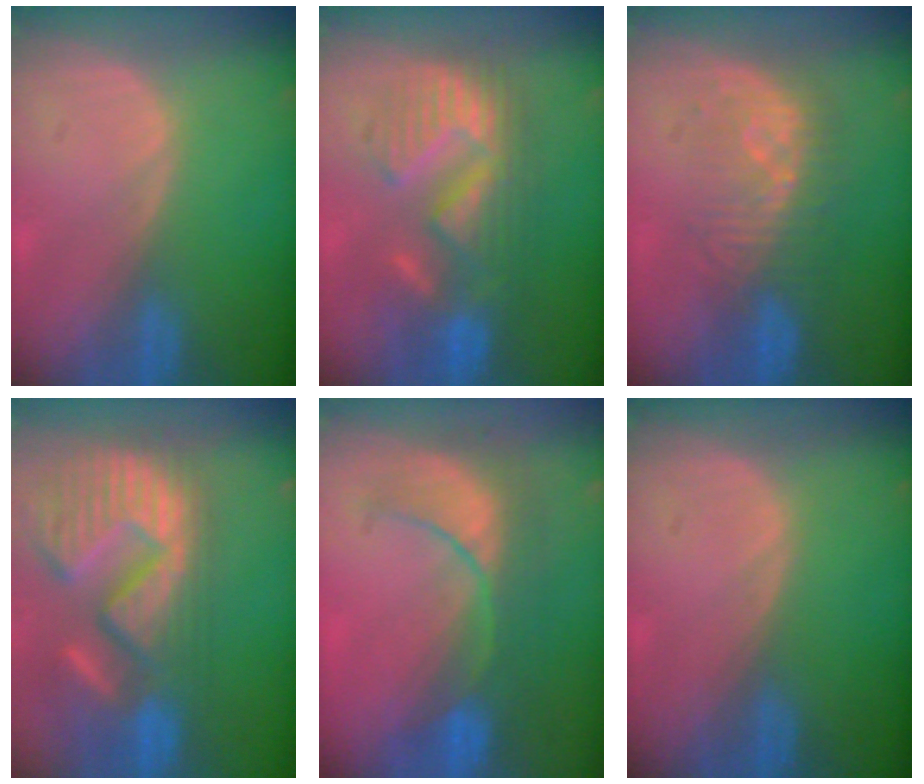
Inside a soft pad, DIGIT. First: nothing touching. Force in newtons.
{"total": 9.7, "press": 9.7, "slide": 0.5}
{"total": 7.8, "press": 7.5, "slide": 2.0}
{"total": 15.4, "press": 12.7, "slide": 8.6}
{"total": 8.4, "press": 8.2, "slide": 1.8}
{"total": 0.0}